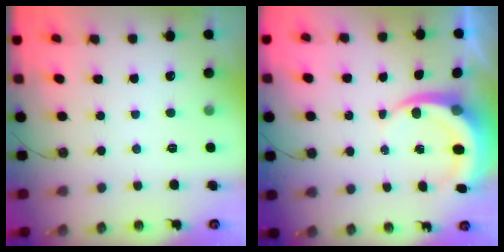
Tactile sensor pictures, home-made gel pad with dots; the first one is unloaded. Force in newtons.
{"total": 6.5, "press": 6.4, "slide": 0.8}